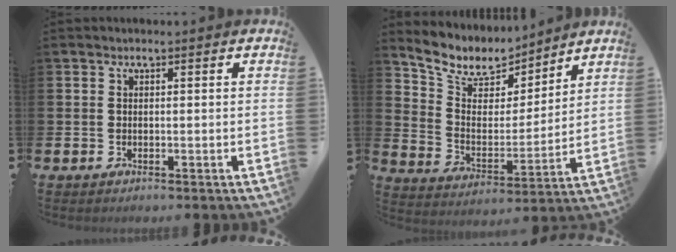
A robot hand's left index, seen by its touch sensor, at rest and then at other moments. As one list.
[{"total": 9.2, "force": [8.4, 3.3, 1.6], "torque": [-0.073, -0.060, 0.153]}]